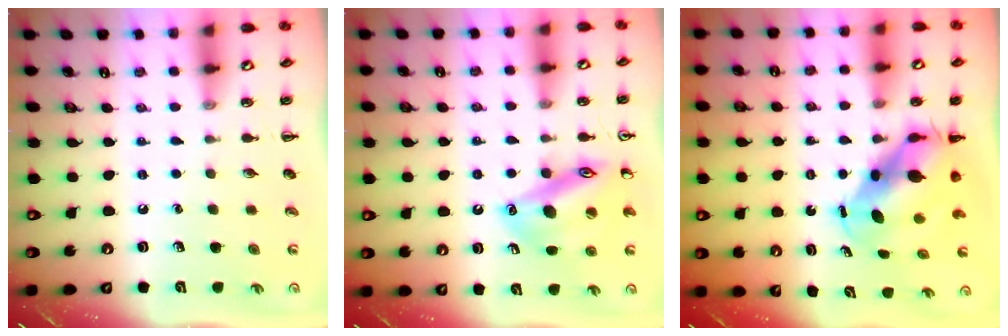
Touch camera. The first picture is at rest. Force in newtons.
{"total": 16.2, "press": 16.1, "slide": 1.8}
{"total": 8.1, "press": 7.8, "slide": 2.2}